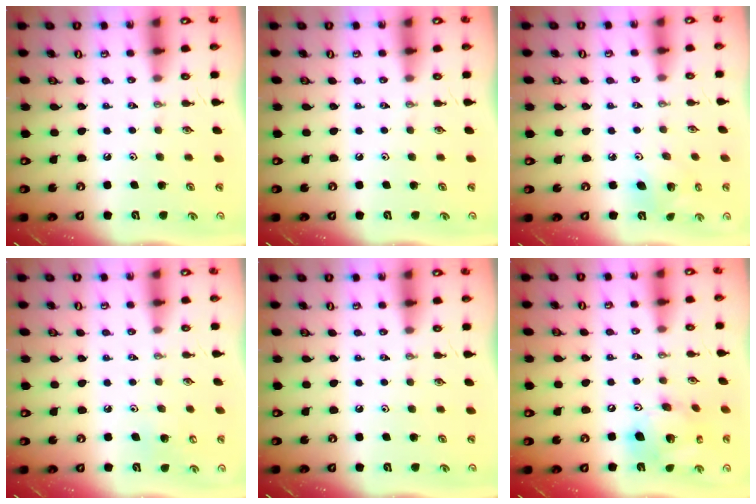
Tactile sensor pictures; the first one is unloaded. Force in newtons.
{"total": 0.0}
{"total": 5.2, "press": 5.2, "slide": 0.2}
{"total": 6.0, "press": 6.0, "slide": 0.9}
{"total": 0.0}
{"total": 14.7, "press": 14.5, "slide": 2.5}